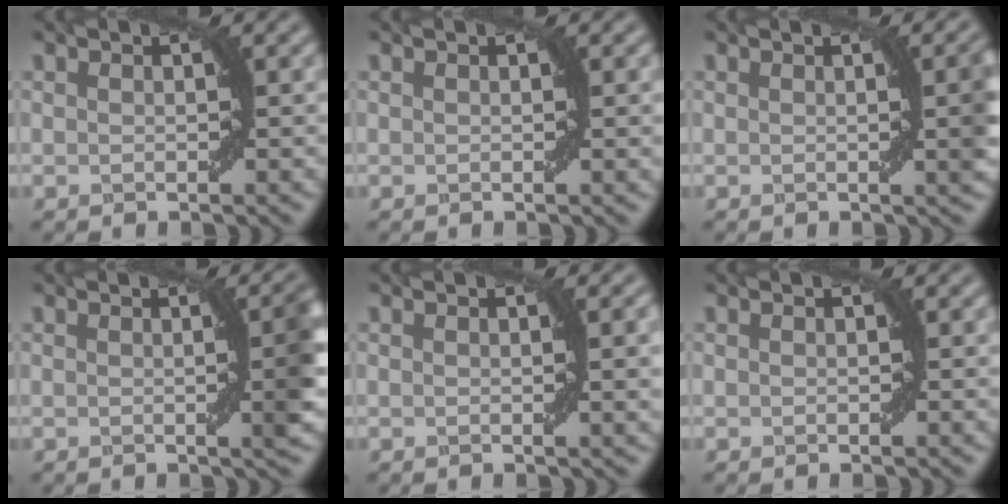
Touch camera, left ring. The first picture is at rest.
{"total": 0.7, "force": [0.2, 0.0, 0.7], "torque": [-0.008, -0.001, 0.003]}
{"total": 3.5, "force": [0.3, 0.7, 3.5], "torque": [-0.034, 0.008, 0.003]}
{"total": 4.7, "force": [0.2, 1.1, 4.5], "torque": [-0.044, 0.009, 0.001]}
{"total": 2.7, "force": [0.5, 0.5, 2.7], "torque": [-0.030, 0.001, 0.008]}
{"total": 0.0}